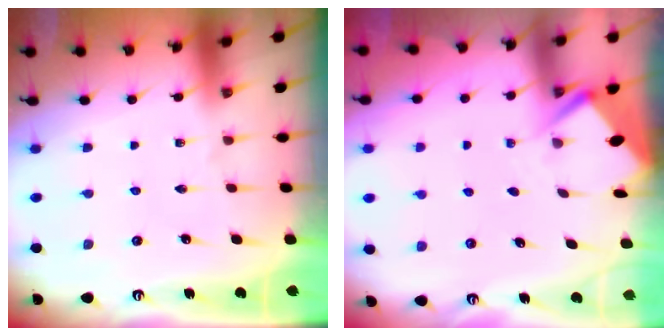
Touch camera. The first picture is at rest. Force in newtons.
{"total": 2.7, "press": 2.7, "slide": 0.3}